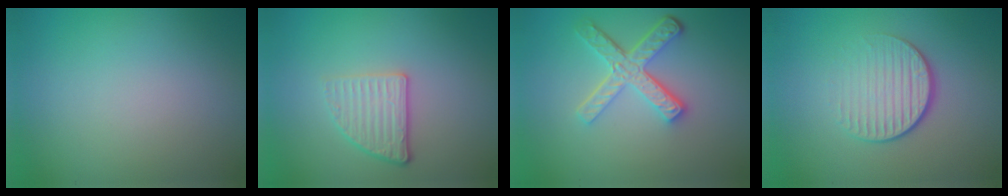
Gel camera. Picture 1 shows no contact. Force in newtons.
{"total": 2.8, "press": 2.3, "slide": 1.6}
{"total": 4.8, "press": 3.6, "slide": 3.2}
{"total": 4.1, "press": 2.6, "slide": 3.2}